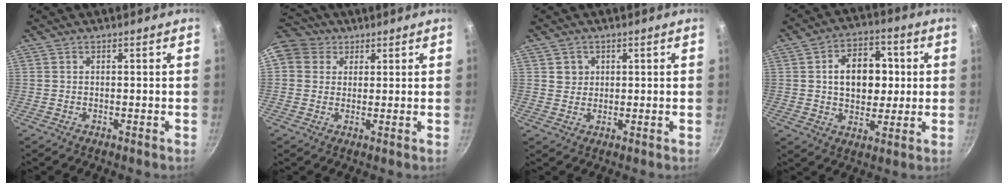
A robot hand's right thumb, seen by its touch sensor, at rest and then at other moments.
{"total": 10.0, "force": [4.0, 8.4, 3.8], "torque": [-0.059, 0.014, 0.061]}
{"total": 2.8, "force": [0.9, 2.6, 0.5], "torque": [0.010, 0.005, 0.014]}
{"total": 12.9, "force": [1.6, 9.3, 8.8], "torque": [-0.090, 0.010, 0.022]}